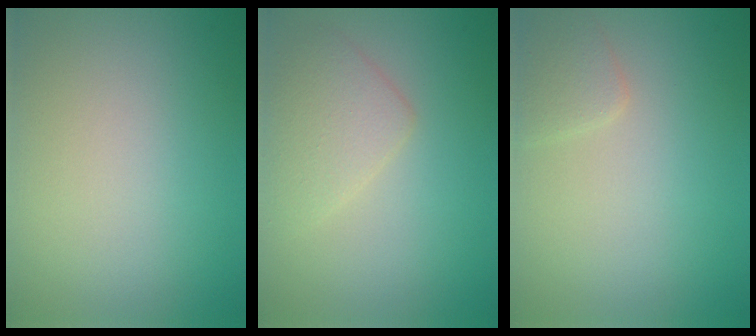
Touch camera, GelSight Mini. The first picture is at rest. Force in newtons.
{"total": 2.7, "press": 2.7, "slide": 0.2}
{"total": 1.5, "press": 1.5, "slide": 0.0}